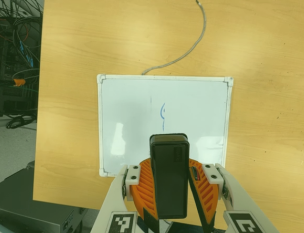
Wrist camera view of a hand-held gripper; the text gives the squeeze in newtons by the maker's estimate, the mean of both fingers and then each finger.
{"total": 8.7, "left": 9.1, "right": 8.3}